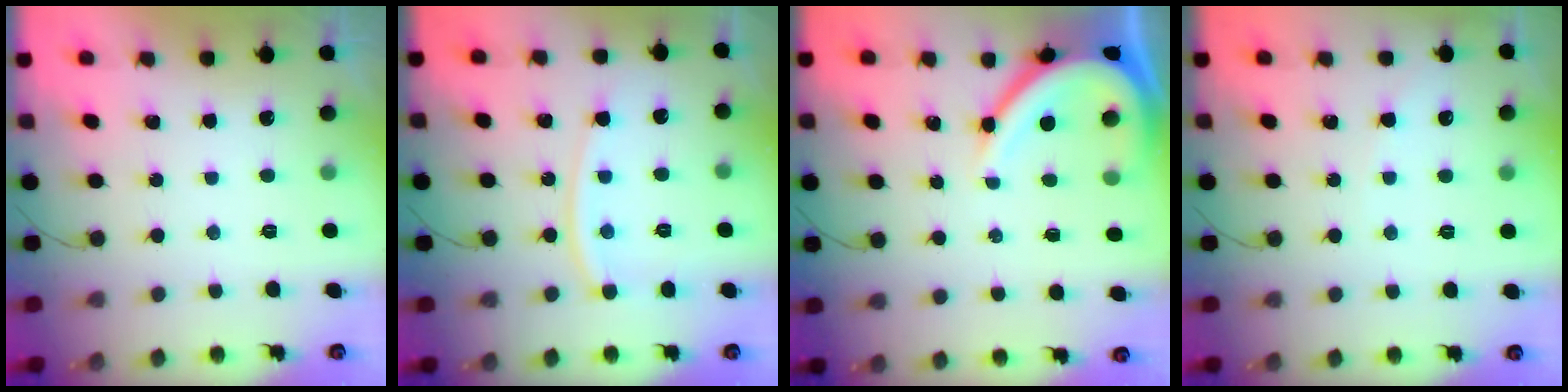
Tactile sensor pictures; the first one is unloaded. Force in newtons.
{"total": 10.7, "press": 10.7, "slide": 1.1}
{"total": 10.9, "press": 10.8, "slide": 1.3}
{"total": 3.0, "press": 2.9, "slide": 0.5}